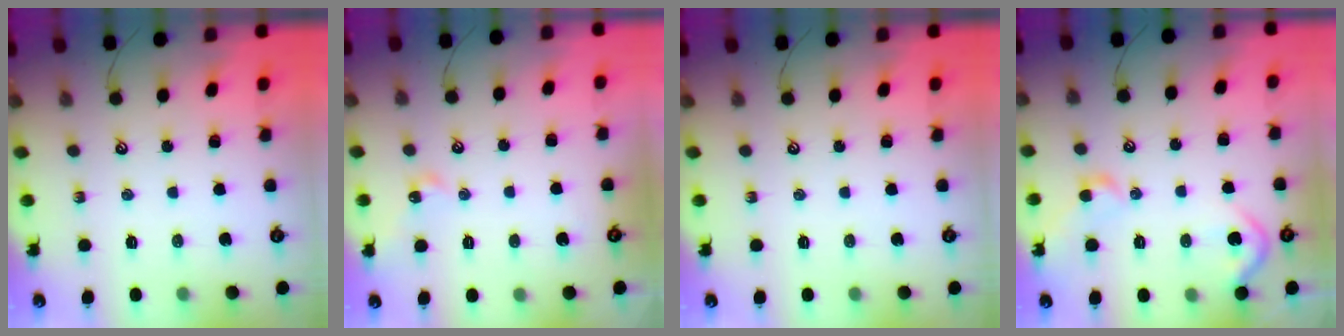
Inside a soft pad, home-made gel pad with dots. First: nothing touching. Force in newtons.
{"total": 1.5, "press": 1.4, "slide": 0.4}
{"total": 0.0}
{"total": 6.4, "press": 6.3, "slide": 0.9}